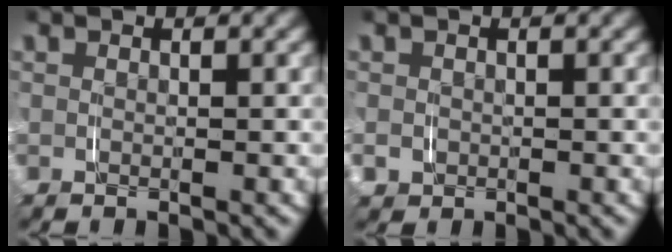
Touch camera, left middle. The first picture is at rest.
{"total": 1.6, "force": [-0.3, 1.5, 0.6], "torque": [-0.019, -0.010, 0.000]}